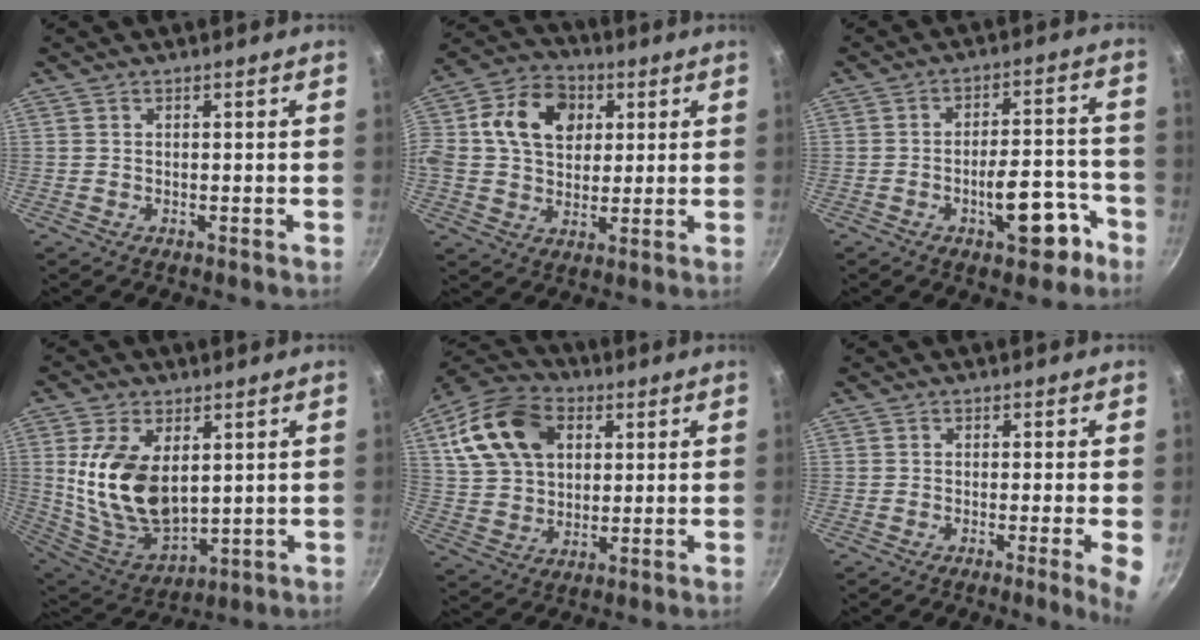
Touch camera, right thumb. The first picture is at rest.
{"total": 16.3, "force": [4.0, 12.3, 9.9], "torque": [-0.155, 0.017, 0.049]}
{"total": 10.8, "force": [-5.3, 4.6, 8.2], "torque": [-0.087, 0.052, -0.066]}
{"total": 16.8, "force": [3.2, 10.1, 13.1], "torque": [-0.229, -0.034, 0.078]}
{"total": 16.9, "force": [5.6, 11.9, 10.6], "torque": [-0.177, 0.003, 0.097]}
{"total": 4.9, "force": [-1.3, 0.0, 4.7], "torque": [-0.062, -0.002, -0.021]}